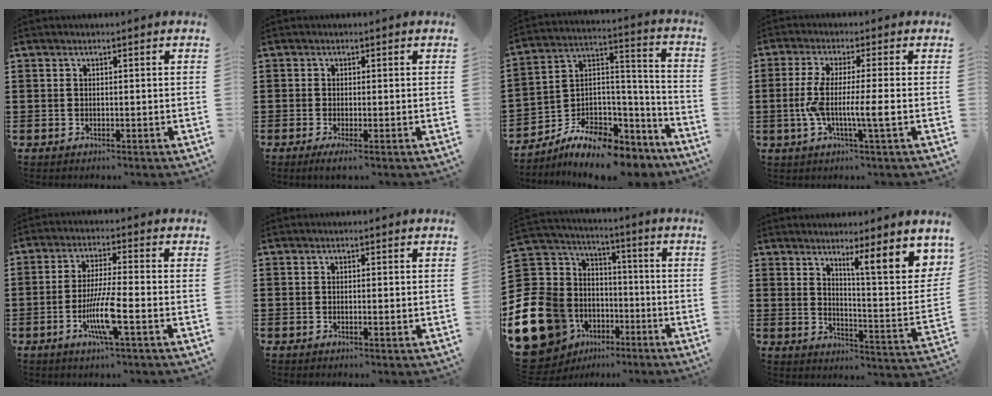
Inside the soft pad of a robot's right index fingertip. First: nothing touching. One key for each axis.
{"total": 0.9, "fx": -0.6, "fy": -0.1, "fz": 0.7, "tx": -0.021, "ty": -0.009, "tz": -0.011}
{"total": 9.0, "fx": -7.6, "fy": 3.7, "fz": 3.1, "tx": -0.054, "ty": 0.023, "tz": -0.140}
{"total": 7.1, "fx": -1.6, "fy": 0.4, "fz": 6.9, "tx": -0.144, "ty": -0.012, "tz": -0.037}
{"total": 8.2, "fx": -3.0, "fy": 0.8, "fz": 7.5, "tx": -0.148, "ty": -0.014, "tz": -0.057}
{"total": 0.7, "fx": -0.1, "fy": 0.0, "fz": 0.7, "tx": -0.012, "ty": -0.003, "tz": -0.001}
{"total": 16.3, "fx": -7.4, "fy": 12.9, "fz": 6.6, "tx": -0.201, "ty": -0.003, "tz": -0.123}
{"total": 8.2, "fx": 5.3, "fy": 0.6, "fz": 6.2, "tx": -0.100, "ty": -0.033, "tz": 0.083}